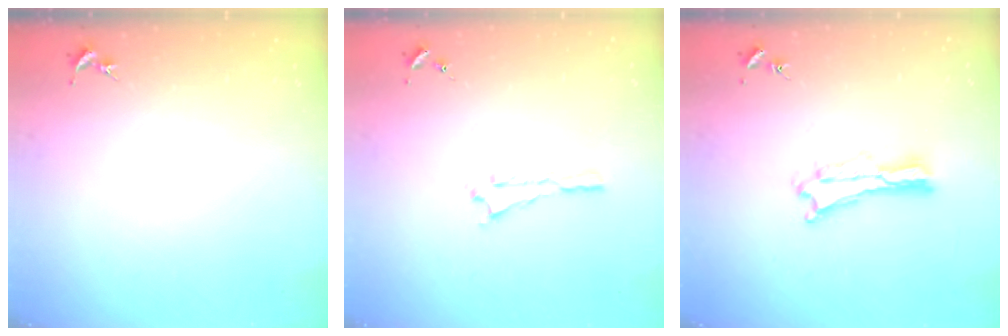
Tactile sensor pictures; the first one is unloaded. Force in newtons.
{"total": 0.6, "press": 0.5, "slide": 0.2}
{"total": 1.8, "press": 1.8, "slide": 0.2}